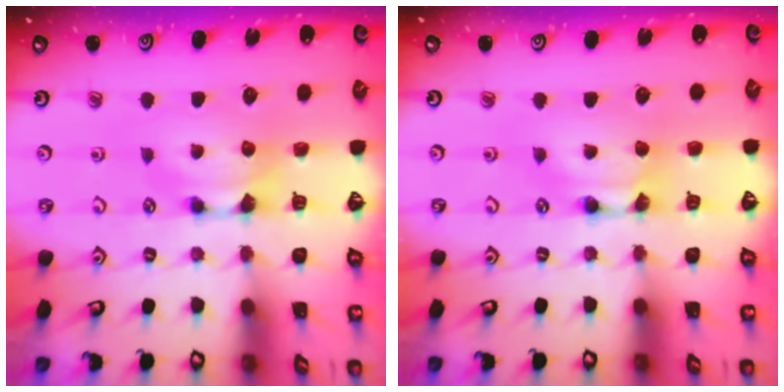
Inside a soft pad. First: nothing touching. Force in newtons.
{"total": 1.8, "press": 1.8, "slide": 0.1}